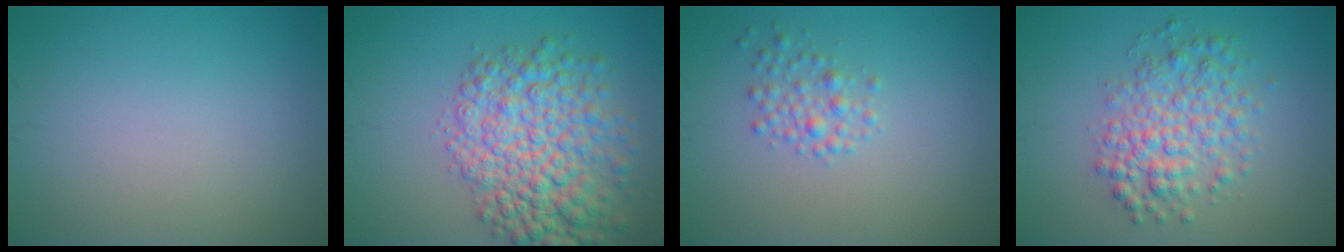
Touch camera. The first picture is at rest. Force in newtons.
{"total": 8.2, "press": 8.2, "slide": 0.2}
{"total": 1.9, "press": 1.9, "slide": 0.1}
{"total": 4.8, "press": 4.8, "slide": 0.1}